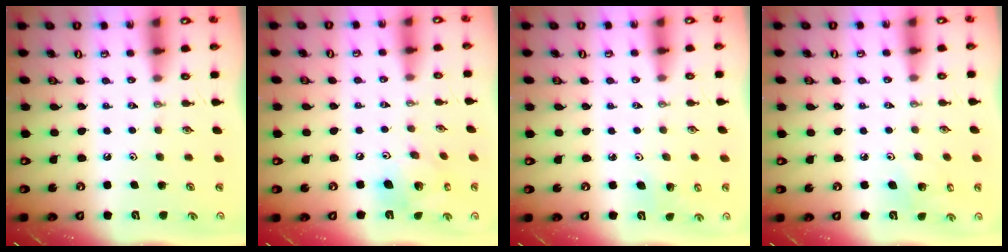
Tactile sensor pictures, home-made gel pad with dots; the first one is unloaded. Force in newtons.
{"total": 15.1, "press": 14.8, "slide": 2.8}
{"total": 3.7, "press": 3.7, "slide": 0.3}
{"total": 3.7, "press": 3.5, "slide": 1.4}